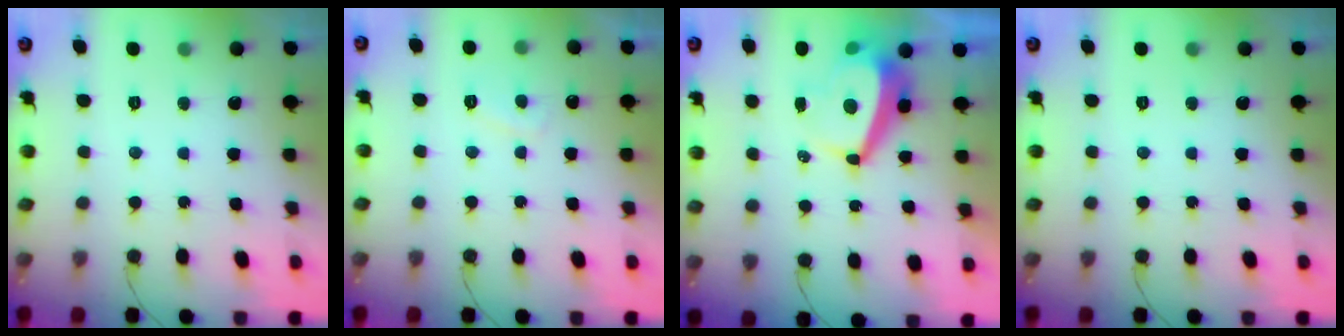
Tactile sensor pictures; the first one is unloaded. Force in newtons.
{"total": 2.9, "press": 2.8, "slide": 0.8}
{"total": 7.8, "press": 7.8, "slide": 0.7}
{"total": 0.0}